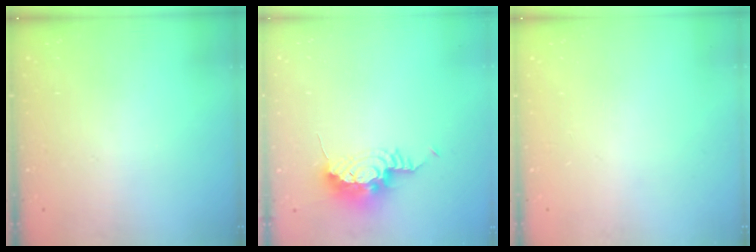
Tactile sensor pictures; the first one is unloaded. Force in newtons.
{"total": 10.9, "press": 10.7, "slide": 2.3}
{"total": 0.0}